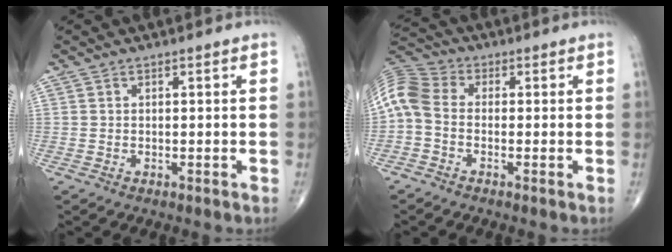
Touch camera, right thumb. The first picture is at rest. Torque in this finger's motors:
{"motor_torque": [-0.29, 0.35, 0.12, -0.56, 0.07]}